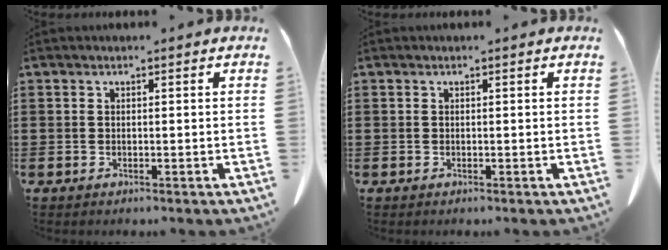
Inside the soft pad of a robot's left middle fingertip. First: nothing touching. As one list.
[{"total": 0.0}]